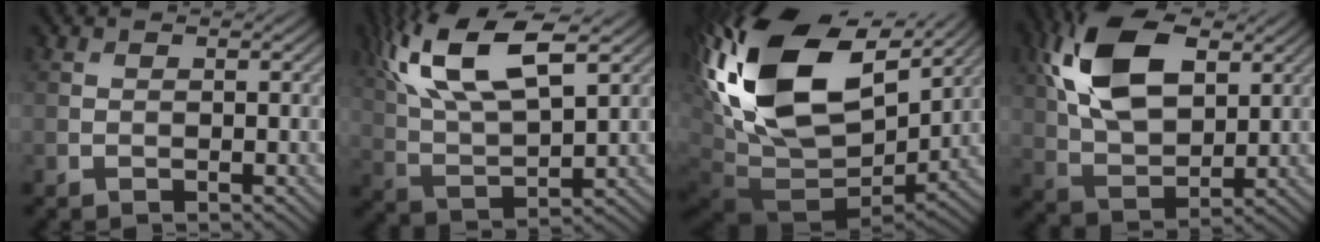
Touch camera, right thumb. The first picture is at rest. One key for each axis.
{"total": 14.8, "fx": 7.2, "fy": 5.5, "fz": 11.7, "tx": -0.264, "ty": 0.021, "tz": 0.134}
{"total": 20.3, "fx": 6.1, "fy": 12.4, "fz": 14.8, "tx": -0.329, "ty": 0.011, "tz": 0.123}
{"total": 13.9, "fx": 5.0, "fy": 7.8, "fz": 10.4, "tx": -0.242, "ty": 0.017, "tz": 0.096}